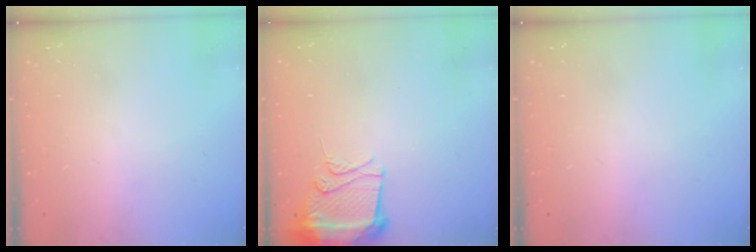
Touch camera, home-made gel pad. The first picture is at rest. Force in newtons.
{"total": 10.8, "press": 10.7, "slide": 1.1}
{"total": 0.0}